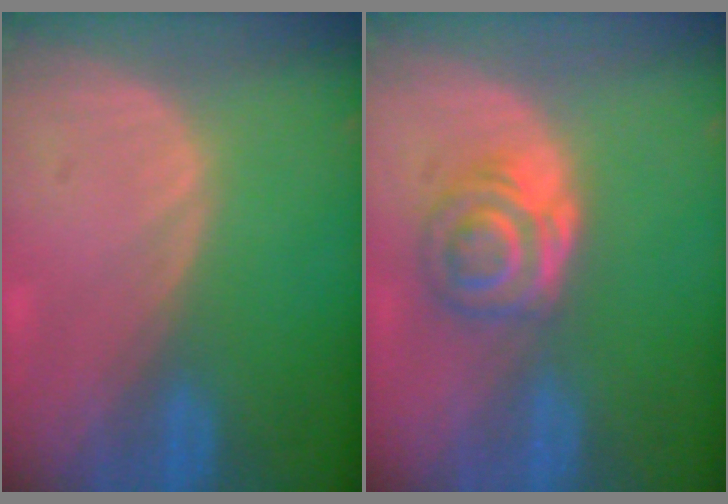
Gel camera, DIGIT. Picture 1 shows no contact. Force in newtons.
{"total": 6.2, "press": 5.2, "slide": 3.3}